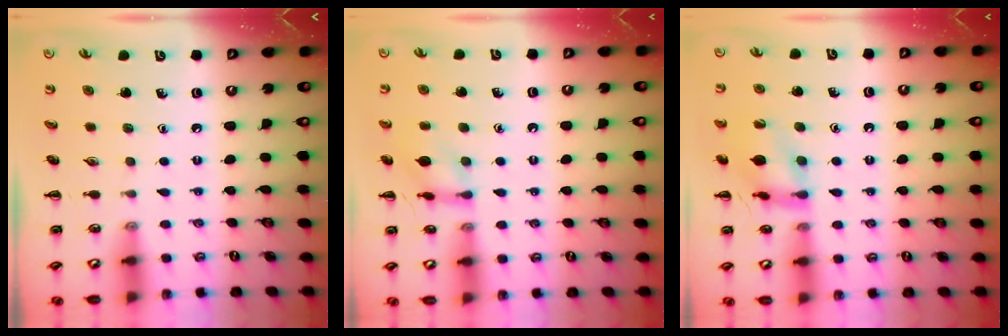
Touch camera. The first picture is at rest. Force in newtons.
{"total": 9.5, "press": 9.5, "slide": 0.5}
{"total": 13.8, "press": 13.7, "slide": 0.7}